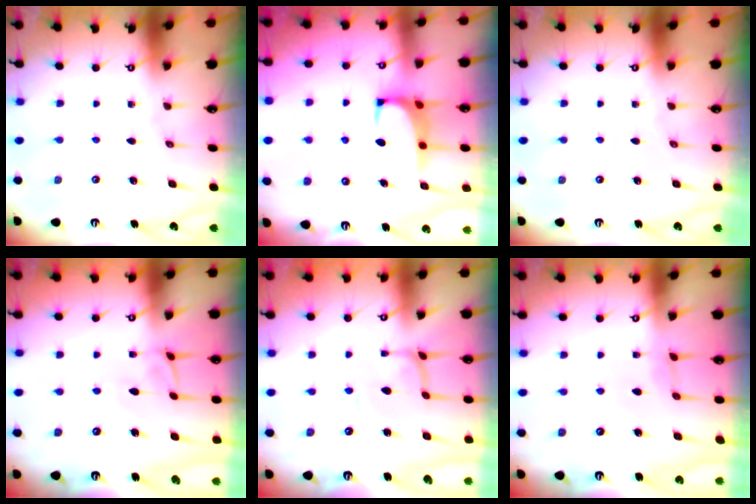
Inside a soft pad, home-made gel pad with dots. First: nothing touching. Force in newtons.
{"total": 1.4, "press": 1.3, "slide": 0.6}
{"total": 0.0}
{"total": 2.1, "press": 2.1, "slide": 0.2}
{"total": 1.0, "press": 0.9, "slide": 0.4}
{"total": 0.6, "press": 0.5, "slide": 0.4}